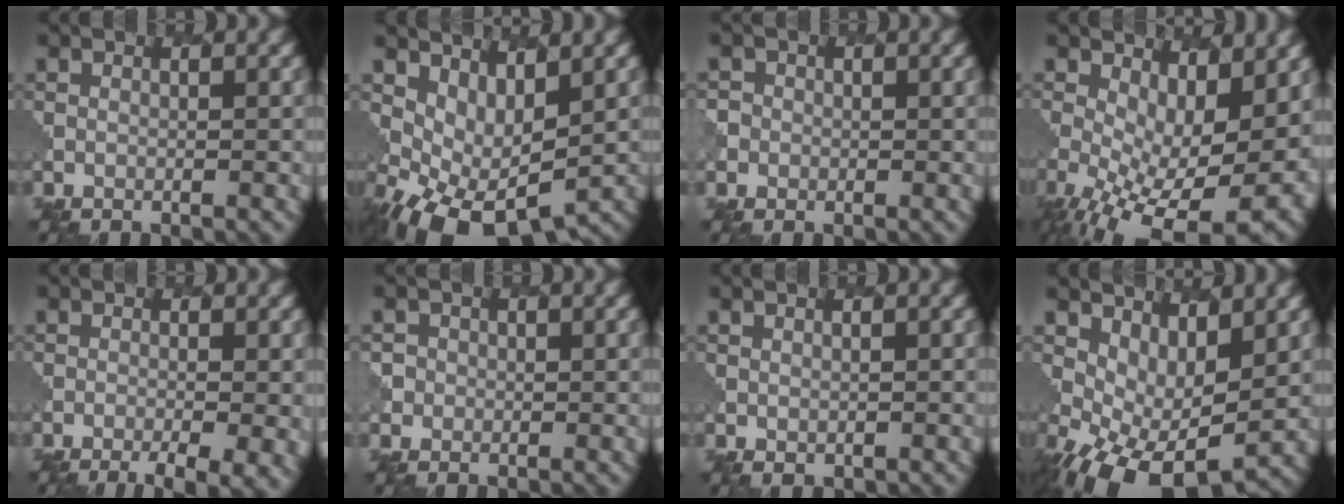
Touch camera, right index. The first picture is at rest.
{"total": 6.1, "force": [-0.1, 3.7, 4.9], "torque": [-0.089, -0.011, 0.006]}
{"total": 1.9, "force": [0.0, 1.9, -0.3], "torque": [0.015, 0.015, -0.016]}
{"total": 12.2, "force": [-1.5, 6.2, 10.4], "torque": [-0.177, -0.032, -0.010]}
{"total": 6.0, "force": [-2.9, 2.2, 4.7], "torque": [-0.055, -0.008, -0.033]}
{"total": 2.1, "force": [0.2, 2.1, -0.3], "torque": [0.014, 0.014, -0.012]}
{"total": 0.8, "force": [0.5, 0.5, 0.2], "torque": [-0.006, -0.005, 0.009]}
{"total": 6.7, "force": [-0.6, 3.8, 5.5], "torque": [-0.109, -0.007, -0.008]}